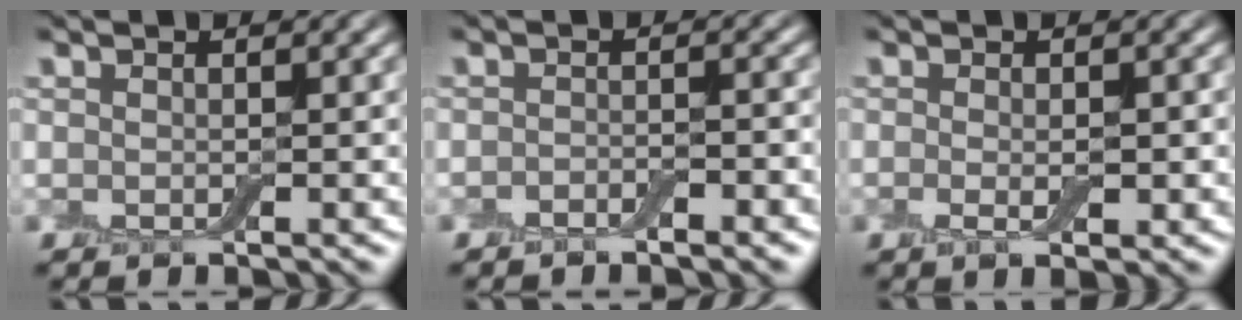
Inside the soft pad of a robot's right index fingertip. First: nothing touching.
{"total": 1.9, "force": [-1.3, 0.5, 1.4], "torque": [-0.022, 0.001, -0.023]}
{"total": 2.1, "force": [-0.4, 0.8, 1.9], "torque": [-0.037, -0.007, -0.006]}